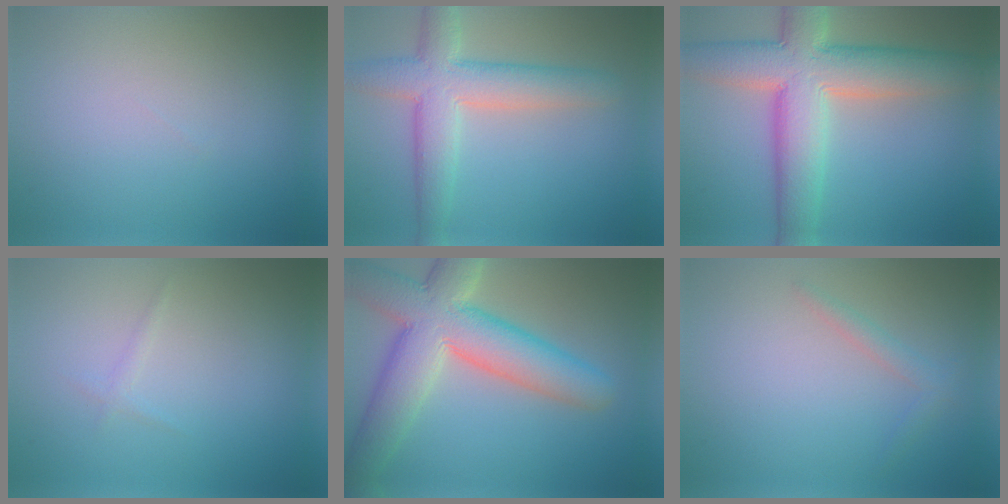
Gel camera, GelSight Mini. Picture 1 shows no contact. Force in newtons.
{"total": 6.1, "press": 6.1, "slide": 0.4}
{"total": 10.2, "press": 10.2, "slide": 0.9}
{"total": 0.6, "press": 0.6, "slide": 0.1}
{"total": 10.2, "press": 10.2, "slide": 0.8}
{"total": 1.3, "press": 1.3, "slide": 0.0}